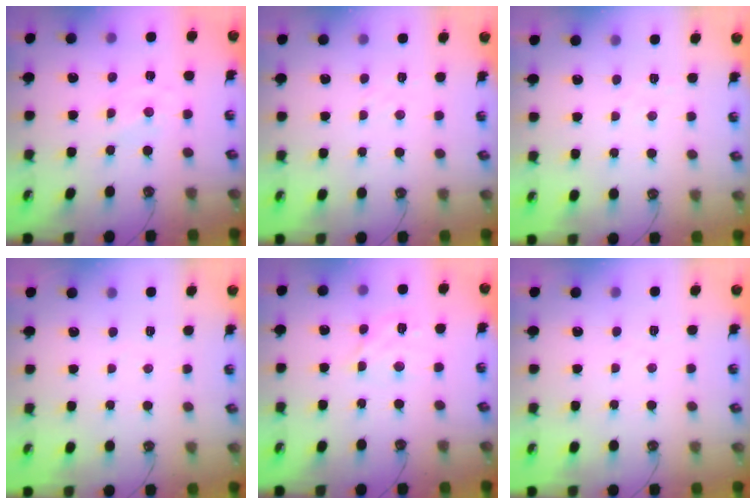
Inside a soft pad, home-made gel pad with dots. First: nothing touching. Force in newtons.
{"total": 3.1, "press": 3.1, "slide": 0.5}
{"total": 3.8, "press": 3.7, "slide": 0.5}
{"total": 2.6, "press": 2.6, "slide": 0.4}
{"total": 9.5, "press": 9.5, "slide": 0.6}
{"total": 2.5, "press": 2.5, "slide": 0.4}